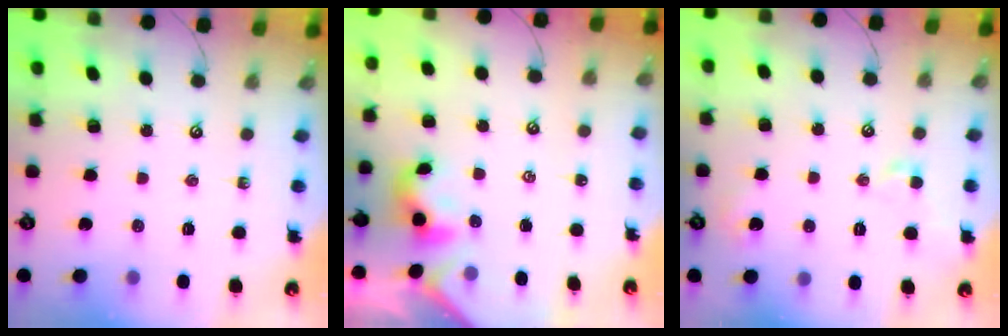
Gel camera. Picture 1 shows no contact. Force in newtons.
{"total": 2.4, "press": 2.4, "slide": 0.2}
{"total": 2.3, "press": 2.2, "slide": 0.6}